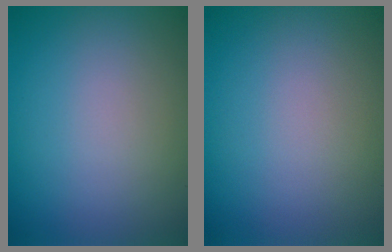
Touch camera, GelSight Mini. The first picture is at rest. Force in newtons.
{"total": 0.0}